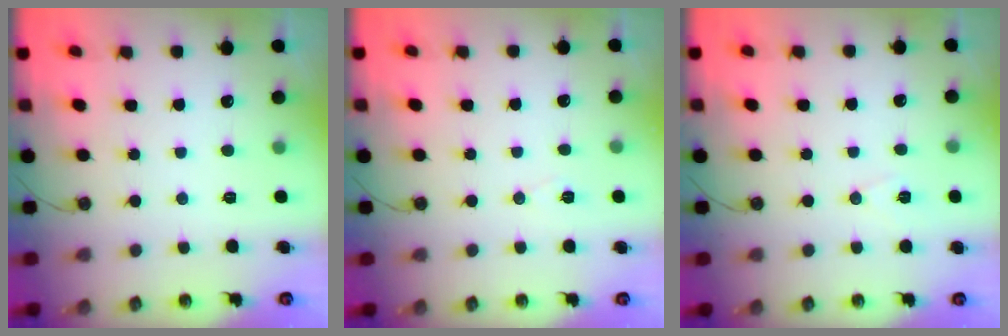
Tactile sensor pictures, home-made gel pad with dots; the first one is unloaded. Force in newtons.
{"total": 5.3, "press": 2.9, "slide": 4.5}
{"total": 7.3, "press": 5.8, "slide": 4.4}